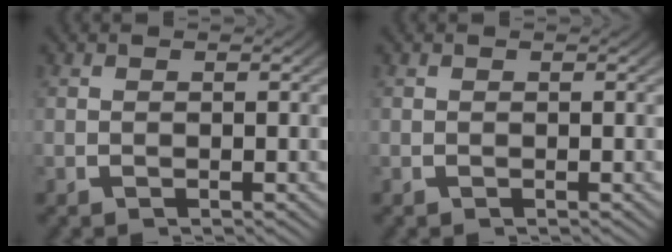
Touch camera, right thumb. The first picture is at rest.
{"total": 0.0}